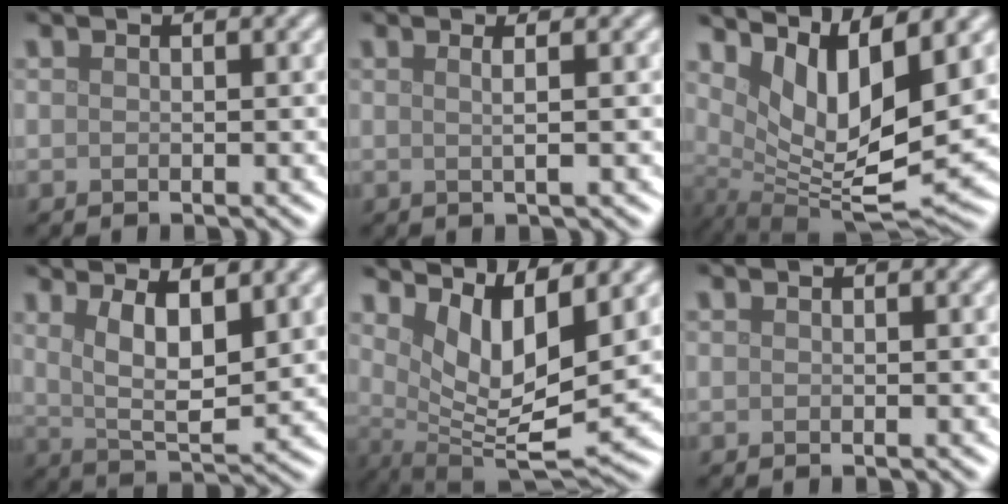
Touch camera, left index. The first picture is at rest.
{"total": 2.3, "force": [0.8, 0.9, 2.0], "torque": [-0.020, 0.003, -0.014]}
{"total": 9.3, "force": [3.9, 2.6, 8.1], "torque": [-0.154, -0.007, 0.080]}
{"total": 6.4, "force": [2.6, 2.2, 5.5], "torque": [-0.099, -0.011, 0.049]}
{"total": 7.1, "force": [3.1, 2.0, 6.0], "torque": [-0.115, -0.011, 0.064]}
{"total": 0.0}